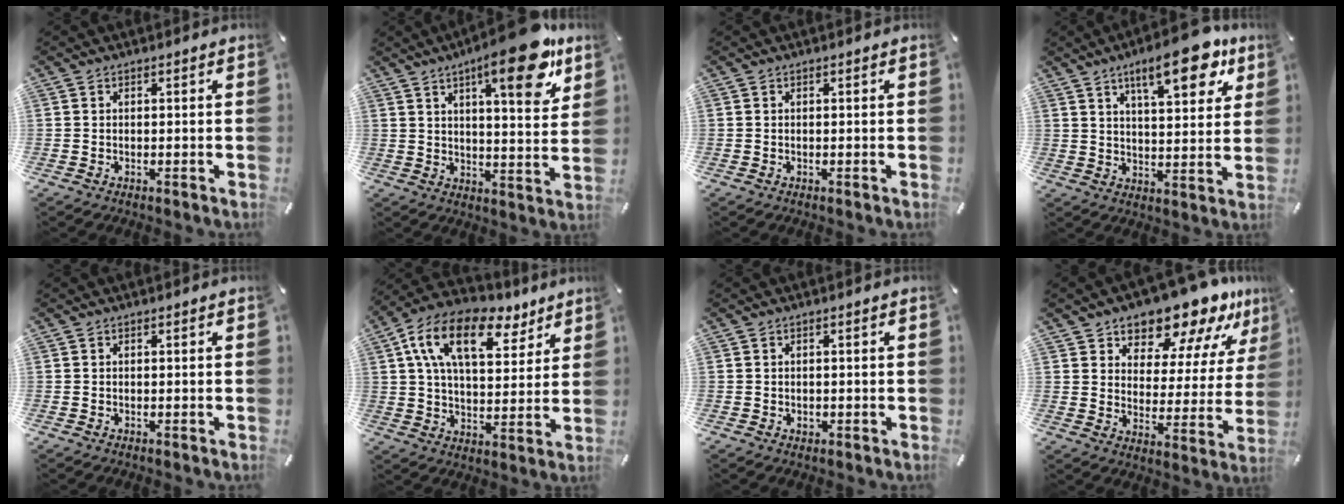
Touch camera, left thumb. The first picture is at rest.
{"total": 17.2, "force": [10.1, 4.9, 13.0], "torque": [-0.172, -0.053, 0.150]}
{"total": 0.0}
{"total": 15.2, "force": [8.9, 5.6, 11.0], "torque": [-0.149, -0.037, 0.140]}
{"total": 0.0}
{"total": 17.9, "force": [9.4, 9.7, 11.7], "torque": [-0.195, -0.033, 0.161]}
{"total": 0.9, "force": [-0.1, 0.7, 0.4], "torque": [-0.008, 0.003, -0.002]}
{"total": 14.1, "force": [12.4, 5.6, 3.9], "torque": [-0.060, -0.114, 0.209]}